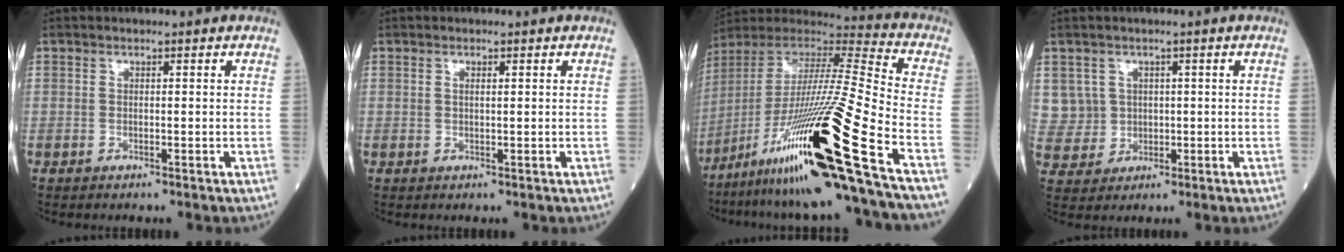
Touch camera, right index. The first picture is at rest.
{"total": 0.6, "force": [0.2, 0.0, 0.5], "torque": [-0.018, -0.001, 0.004]}
{"total": 28.1, "force": [-14.8, -1.5, 23.9], "torque": [-0.437, -0.051, -0.271]}
{"total": 4.9, "force": [1.1, 4.8, -0.1], "torque": [0.000, 0.014, 0.031]}